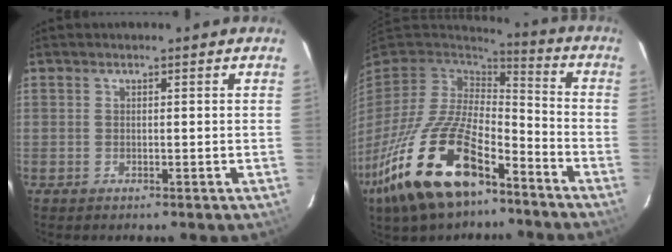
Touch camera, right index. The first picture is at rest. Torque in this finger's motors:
{"motor_torque": [2.05, -0.09, 1.06, 0.21]}